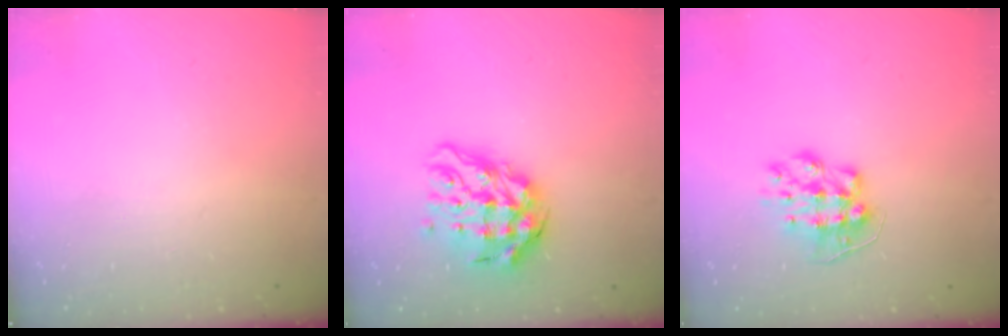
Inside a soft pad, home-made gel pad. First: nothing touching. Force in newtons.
{"total": 14.4, "press": 14.3, "slide": 1.8}
{"total": 9.3, "press": 9.3, "slide": 0.3}